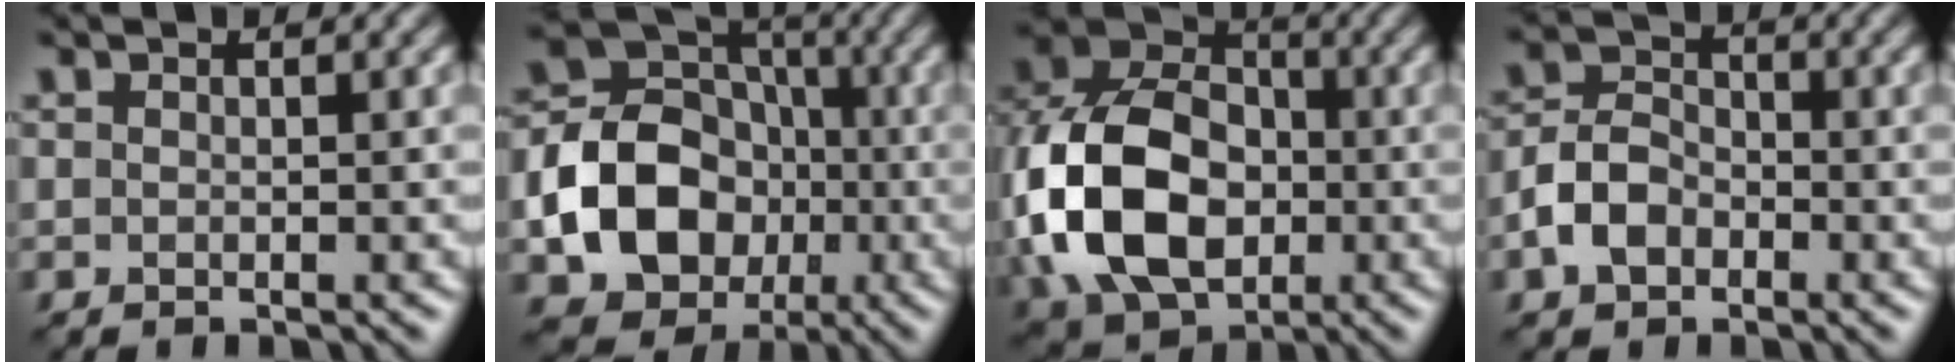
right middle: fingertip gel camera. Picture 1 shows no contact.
{"total": 10.6, "force": [-2.6, 8.5, 5.9], "torque": [-0.109, -0.005, -0.057]}
{"total": 13.7, "force": [-2.5, 10.0, 9.1], "torque": [-0.215, -0.003, -0.064]}
{"total": 3.9, "force": [-1.8, 2.7, 2.2], "torque": [-0.048, 0.005, -0.041]}